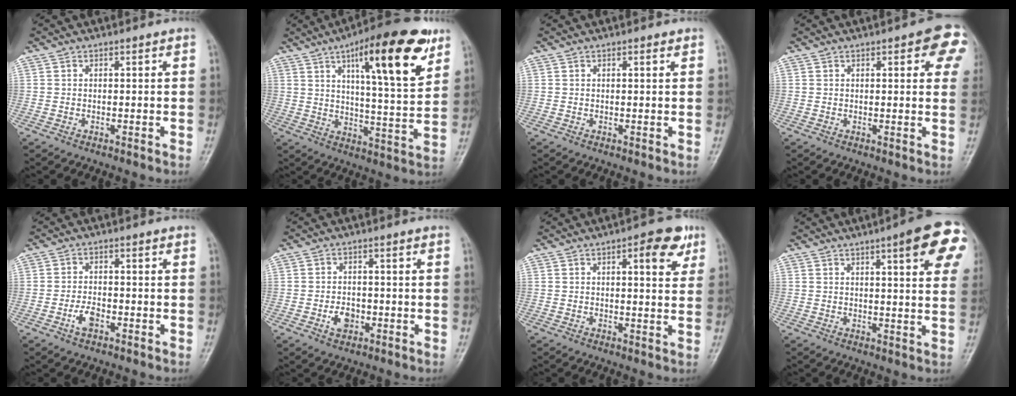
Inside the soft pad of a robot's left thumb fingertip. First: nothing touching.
{"total": 19.9, "force": [10.2, 5.2, 16.3], "torque": [-0.212, -0.037, 0.149]}
{"total": 0.9, "force": [0.5, 0.3, 0.7], "torque": [-0.011, 0.000, 0.006]}
{"total": 8.4, "force": [3.3, 2.9, 7.2], "torque": [-0.053, -0.004, 0.030]}
{"total": 3.4, "force": [-1.7, 1.7, 2.4], "torque": [-0.045, 0.012, -0.033]}
{"total": 3.8, "force": [-1.3, 2.8, 2.3], "torque": [-0.029, 0.007, -0.023]}
{"total": 7.1, "force": [3.1, 2.6, 5.9], "torque": [-0.056, -0.008, 0.033]}
{"total": 13.6, "force": [5.8, 3.0, 11.9], "torque": [-0.122, -0.013, 0.064]}